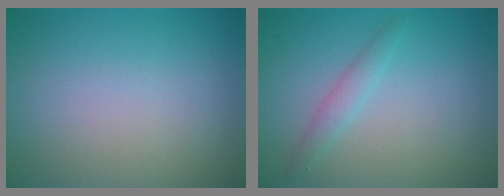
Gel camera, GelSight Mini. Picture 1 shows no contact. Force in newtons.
{"total": 1.6, "press": 1.6, "slide": 0.1}